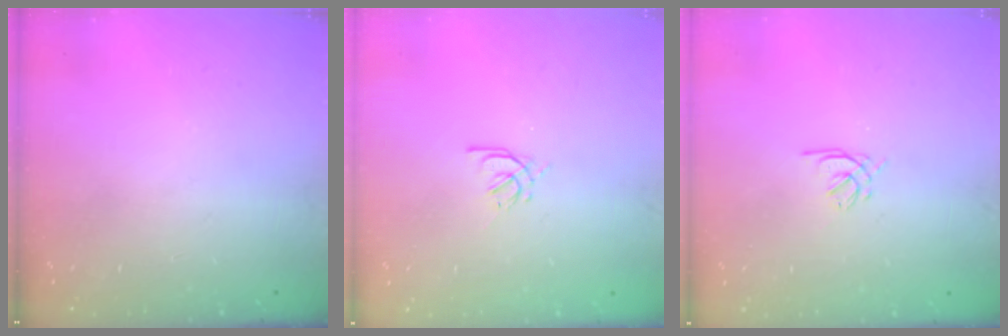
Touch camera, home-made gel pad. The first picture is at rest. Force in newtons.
{"total": 2.9, "press": 2.8, "slide": 0.8}
{"total": 1.2, "press": 1.0, "slide": 0.5}